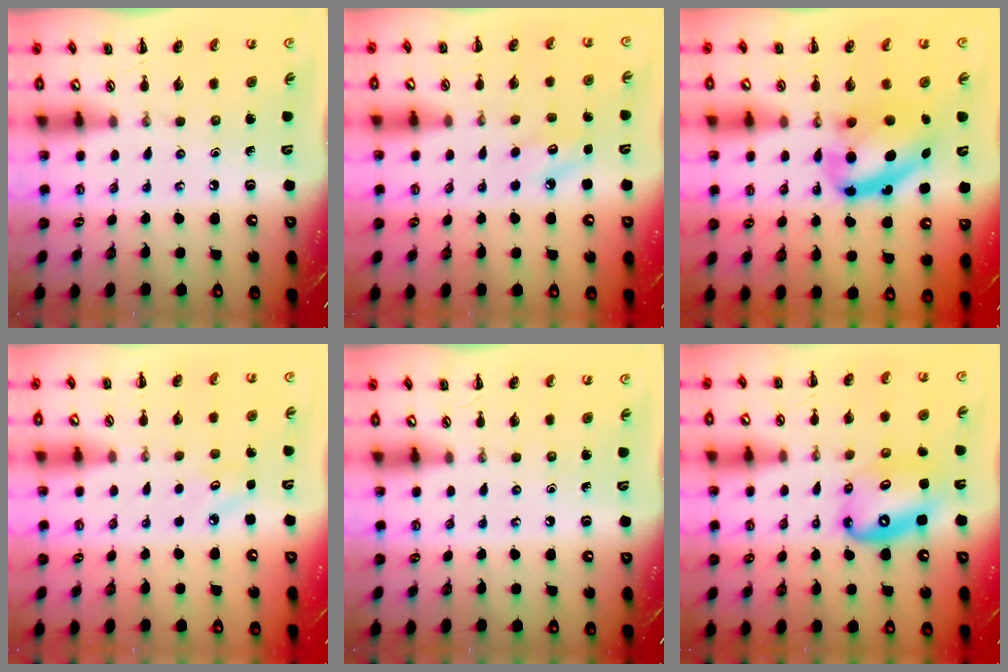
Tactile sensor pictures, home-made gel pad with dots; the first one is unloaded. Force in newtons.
{"total": 8.2, "press": 8.0, "slide": 1.9}
{"total": 12.4, "press": 12.0, "slide": 3.0}
{"total": 4.2, "press": 4.0, "slide": 1.3}
{"total": 0.0}
{"total": 12.7, "press": 12.2, "slide": 3.6}